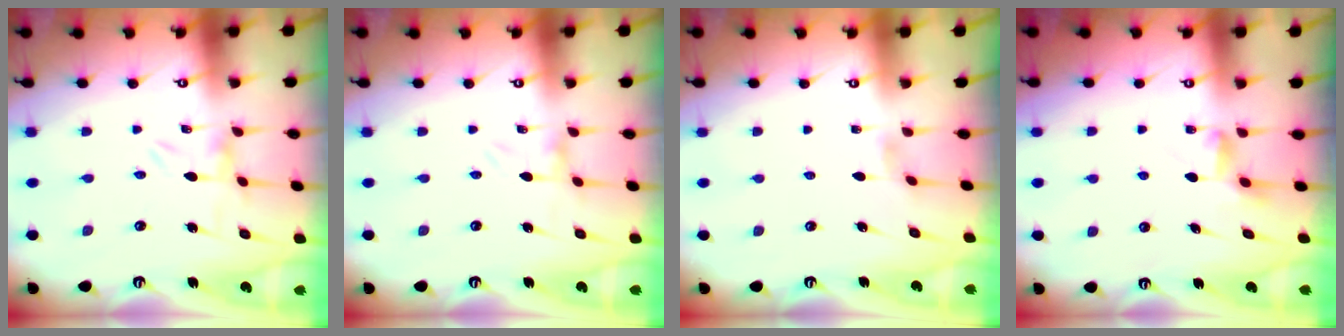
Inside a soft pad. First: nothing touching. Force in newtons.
{"total": 0.0}
{"total": 1.6, "press": 1.6, "slide": 0.5}
{"total": 3.5, "press": 3.5, "slide": 0.3}